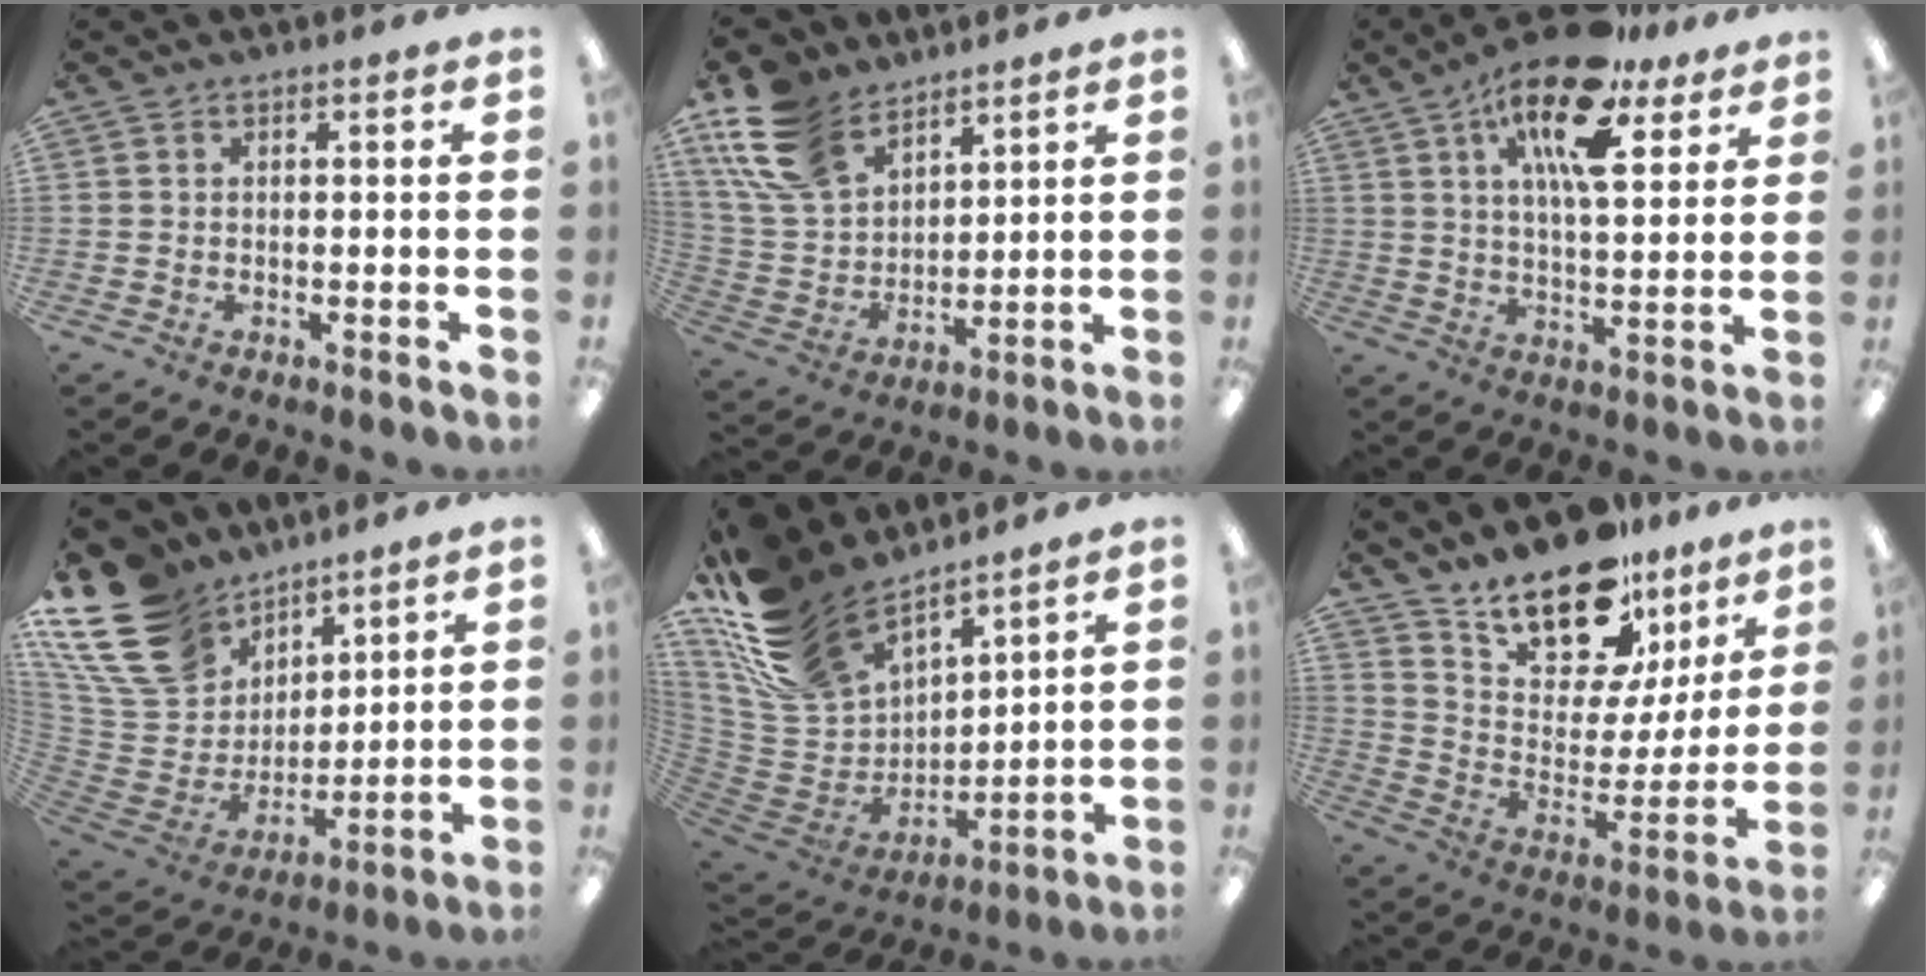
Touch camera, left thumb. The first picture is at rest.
{"total": 16.3, "force": [10.8, 9.6, 7.6], "torque": [-0.181, -0.036, 0.210]}
{"total": 17.4, "force": [10.4, 6.8, 12.2], "torque": [-0.201, -0.043, 0.169]}
{"total": 20.6, "force": [12.0, 14.3, 8.8], "torque": [-0.186, -0.064, 0.235]}
{"total": 20.5, "force": [15.5, 10.1, 8.7], "torque": [-0.190, -0.095, 0.293]}
{"total": 19.0, "force": [15.1, 8.3, 8.0], "torque": [-0.141, -0.109, 0.271]}